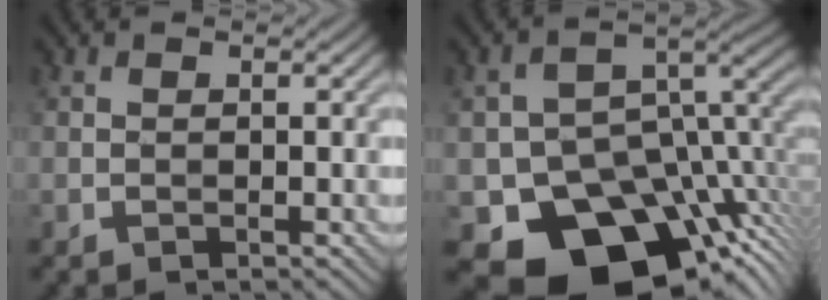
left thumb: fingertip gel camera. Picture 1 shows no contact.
{"total": 15.8, "force": [-8.4, 10.1, 8.8], "torque": [-0.137, -0.042, -0.121]}